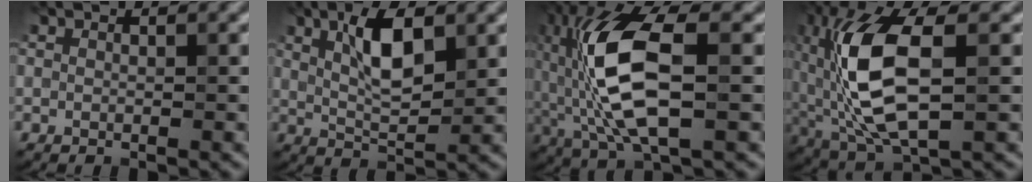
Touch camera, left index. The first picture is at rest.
{"total": 5.3, "force": [1.9, 1.8, 4.6], "torque": [-0.088, 0.003, 0.033]}
{"total": 11.1, "force": [-0.2, 4.3, 10.2], "torque": [-0.212, 0.012, -0.007]}
{"total": 11.5, "force": [0.5, 5.2, 10.3], "torque": [-0.216, 0.003, 0.007]}